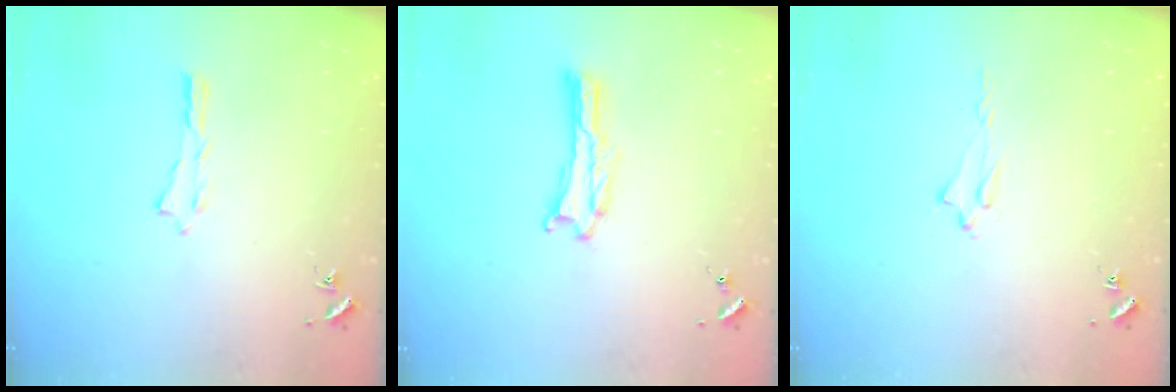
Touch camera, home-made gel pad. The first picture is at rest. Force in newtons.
{"total": 0.0}
{"total": 1.7, "press": 1.6, "slide": 0.2}